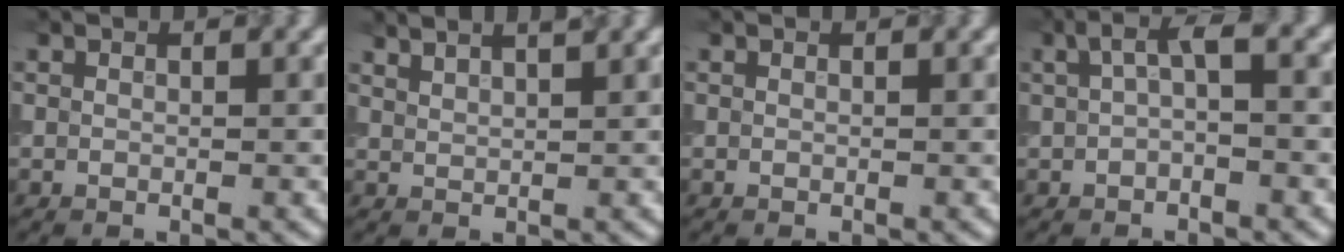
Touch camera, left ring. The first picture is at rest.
{"total": 3.3, "force": [2.6, 1.0, 1.7], "torque": [-0.007, 0.020, 0.014]}
{"total": 0.0}
{"total": 2.8, "force": [0.6, 0.8, 2.6], "torque": [-0.045, 0.012, 0.004]}